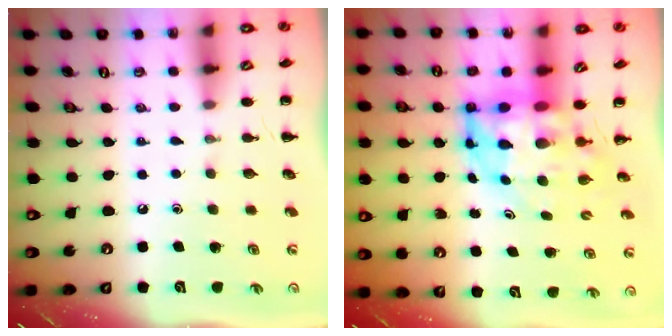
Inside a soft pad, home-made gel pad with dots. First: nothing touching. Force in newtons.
{"total": 8.2, "press": 7.9, "slide": 2.1}